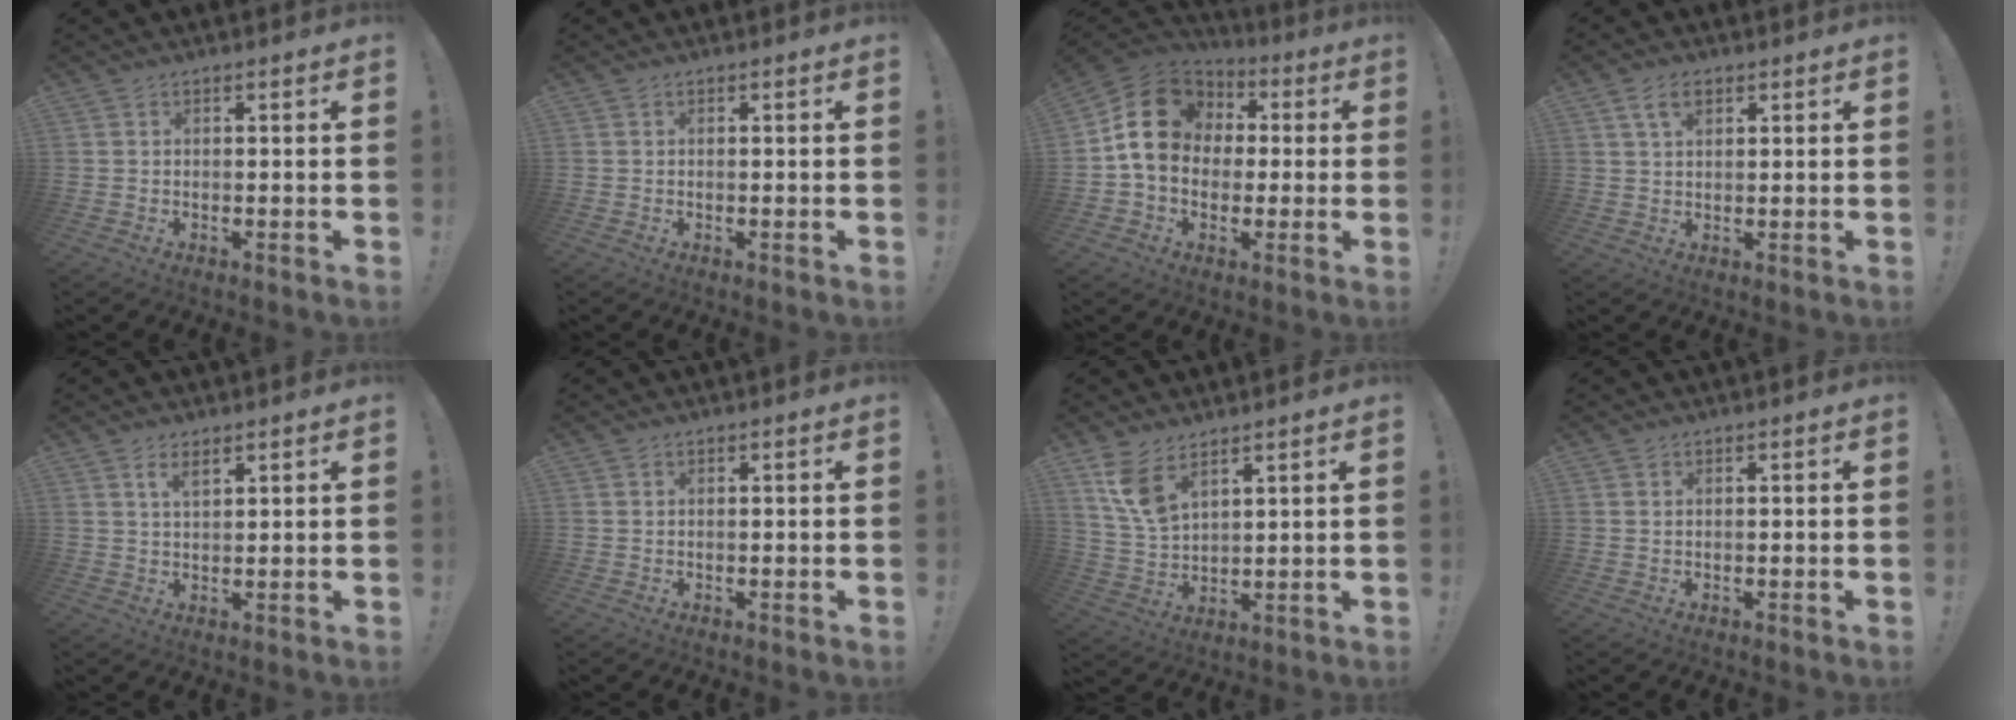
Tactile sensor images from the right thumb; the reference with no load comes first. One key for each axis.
{"total": 0.0}
{"total": 17.1, "fx": 3.2, "fy": 13.9, "fz": 9.4, "tx": -0.139, "ty": 0.009, "tz": 0.065}
{"total": 5.3, "fx": 2.6, "fy": 2.8, "fz": 3.7, "tx": -0.061, "ty": -0.002, "tz": 0.047}
{"total": 3.6, "fx": 2.1, "fy": 1.3, "fz": 2.7, "tx": -0.041, "ty": -0.010, "tz": 0.035}
{"total": 1.0, "fx": 0.6, "fy": 0.8, "fz": -0.2, "tx": 0.012, "ty": 0.001, "tz": 0.010}
{"total": 8.8, "fx": 5.6, "fy": 4.4, "fz": 5.2, "tx": -0.096, "ty": -0.022, "tz": 0.112}
{"total": 0.8, "fx": 0.7, "fy": 0.4, "fz": -0.1, "tx": 0.001, "ty": 0.002, "tz": 0.014}